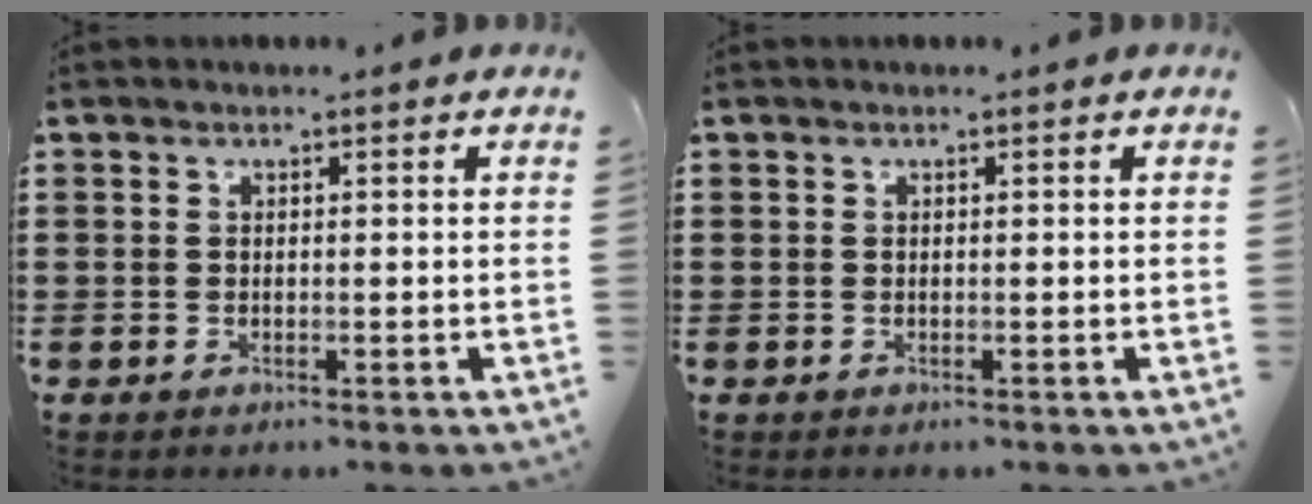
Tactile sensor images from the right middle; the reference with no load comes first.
{"total": 0.0}